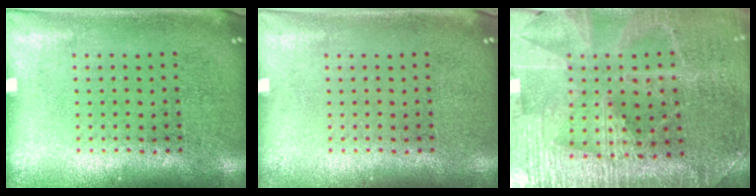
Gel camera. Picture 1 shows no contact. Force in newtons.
{"total": 0.0}
{"total": 3.4, "press": 3.3, "slide": 0.7}